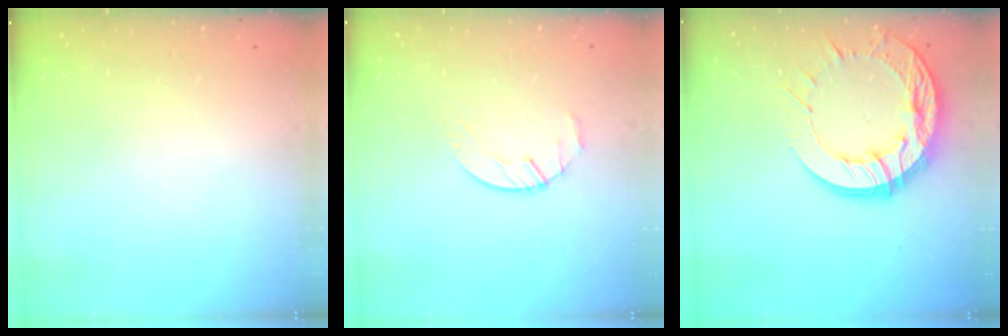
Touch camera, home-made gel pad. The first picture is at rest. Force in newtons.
{"total": 2.7, "press": 2.6, "slide": 0.3}
{"total": 20.5, "press": 20.5, "slide": 1.9}